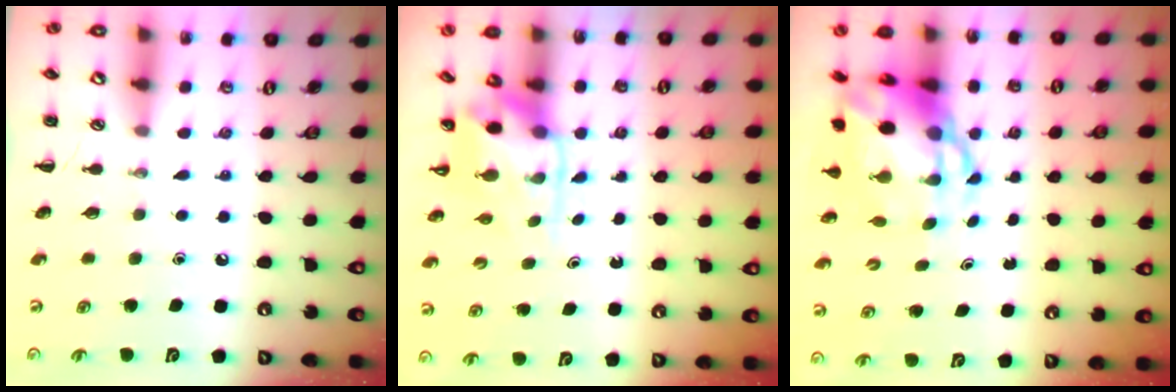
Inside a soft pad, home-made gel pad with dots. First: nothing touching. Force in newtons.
{"total": 3.8, "press": 3.7, "slide": 0.7}
{"total": 8.2, "press": 7.9, "slide": 2.0}